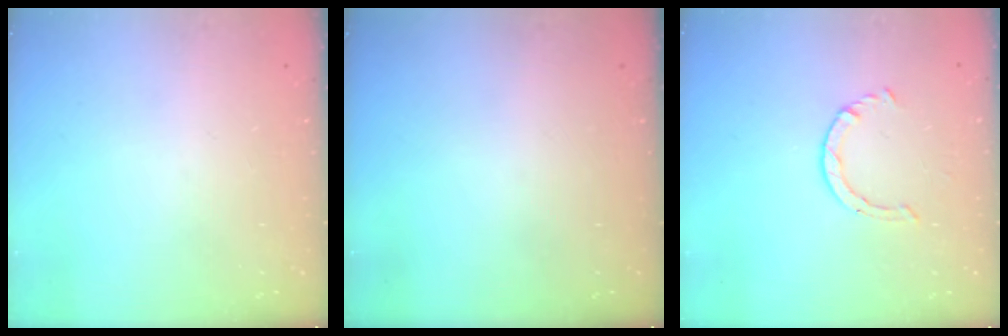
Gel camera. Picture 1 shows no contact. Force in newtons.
{"total": 0.0}
{"total": 2.6, "press": 2.6, "slide": 0.3}